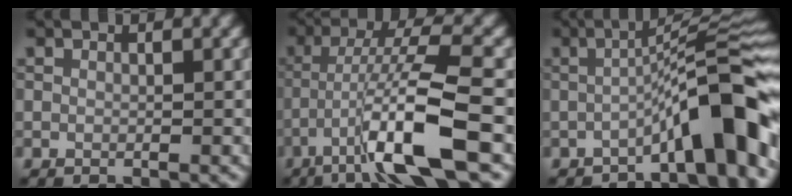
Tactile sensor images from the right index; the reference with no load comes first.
{"total": 8.6, "force": [-4.1, 0.8, 7.5], "torque": [-0.132, 0.010, -0.078]}
{"total": 8.8, "force": [-3.7, 1.3, 7.8], "torque": [-0.102, 0.029, -0.065]}